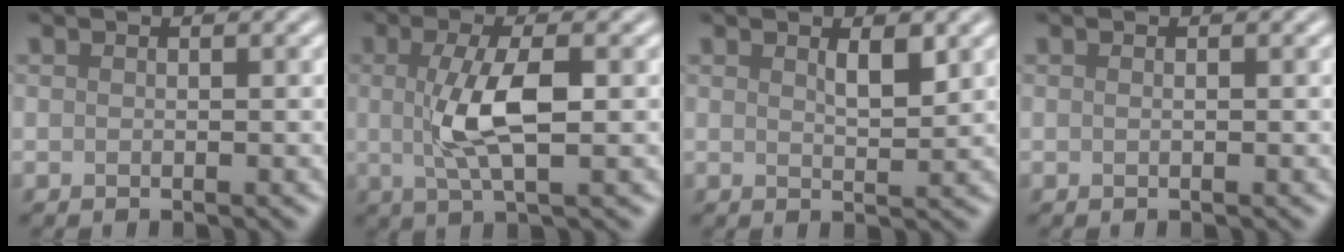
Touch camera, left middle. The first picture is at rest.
{"total": 5.1, "force": [0.2, 1.5, 4.9], "torque": [-0.106, 0.003, 0.006]}
{"total": 1.9, "force": [1.1, 0.5, 1.5], "torque": [-0.025, -0.004, 0.019]}
{"total": 0.0}